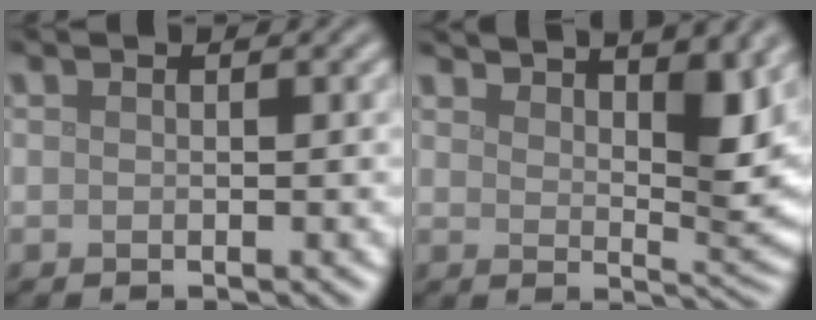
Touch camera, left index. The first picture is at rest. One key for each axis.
{"total": 7.0, "fx": 5.1, "fy": 1.7, "fz": 4.4, "tx": -0.061, "ty": 0.003, "tz": 0.088}